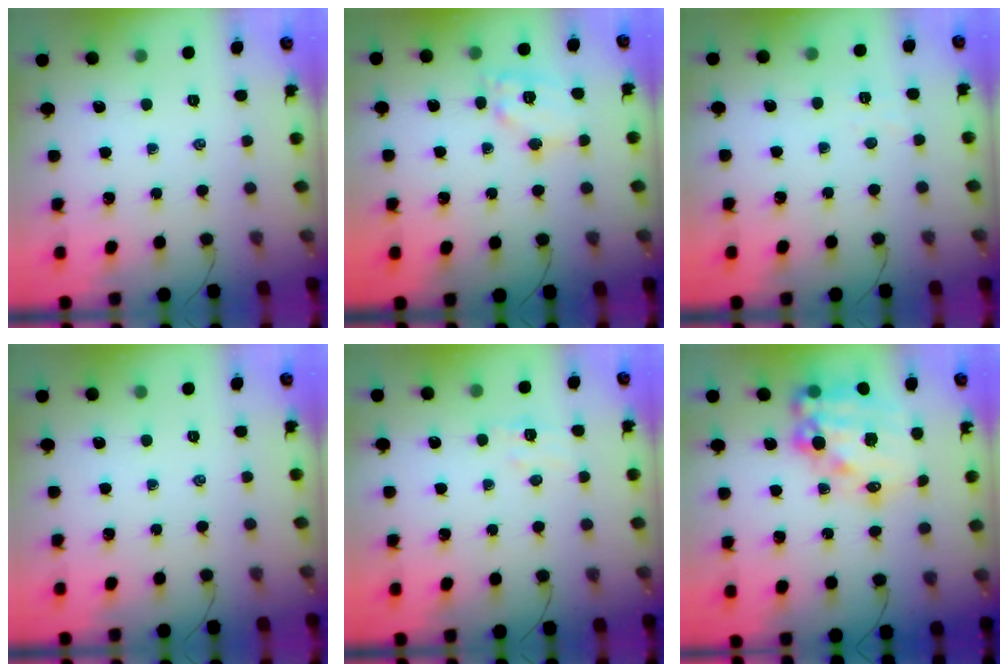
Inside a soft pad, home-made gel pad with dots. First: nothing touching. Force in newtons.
{"total": 11.1, "press": 11.0, "slide": 1.5}
{"total": 3.1, "press": 2.9, "slide": 0.9}
{"total": 0.0}
{"total": 3.9, "press": 3.8, "slide": 0.9}
{"total": 17.2, "press": 16.8, "slide": 3.8}